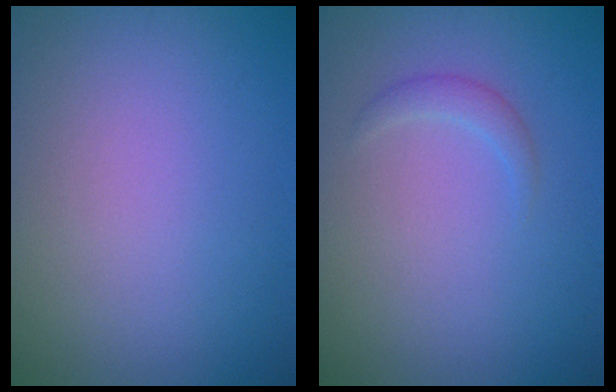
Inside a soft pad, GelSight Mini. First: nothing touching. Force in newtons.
{"total": 1.2, "press": 1.2, "slide": 0.1}